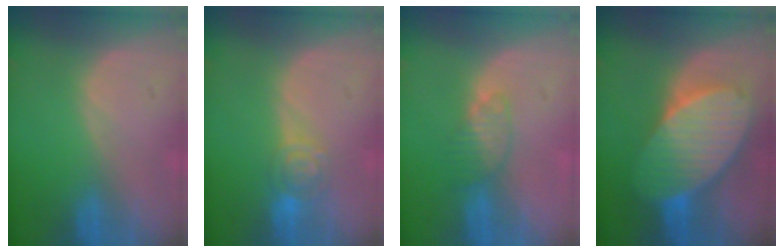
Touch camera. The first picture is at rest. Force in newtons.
{"total": 4.7, "press": 4.2, "slide": 2.1}
{"total": 3.4, "press": 3.3, "slide": 0.6}
{"total": 10.7, "press": 10.7, "slide": 0.6}